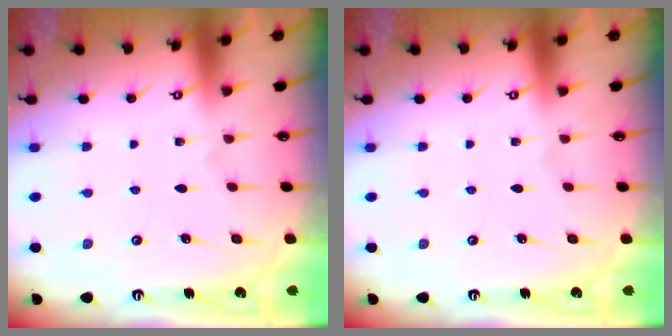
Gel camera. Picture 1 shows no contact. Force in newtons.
{"total": 0.0}